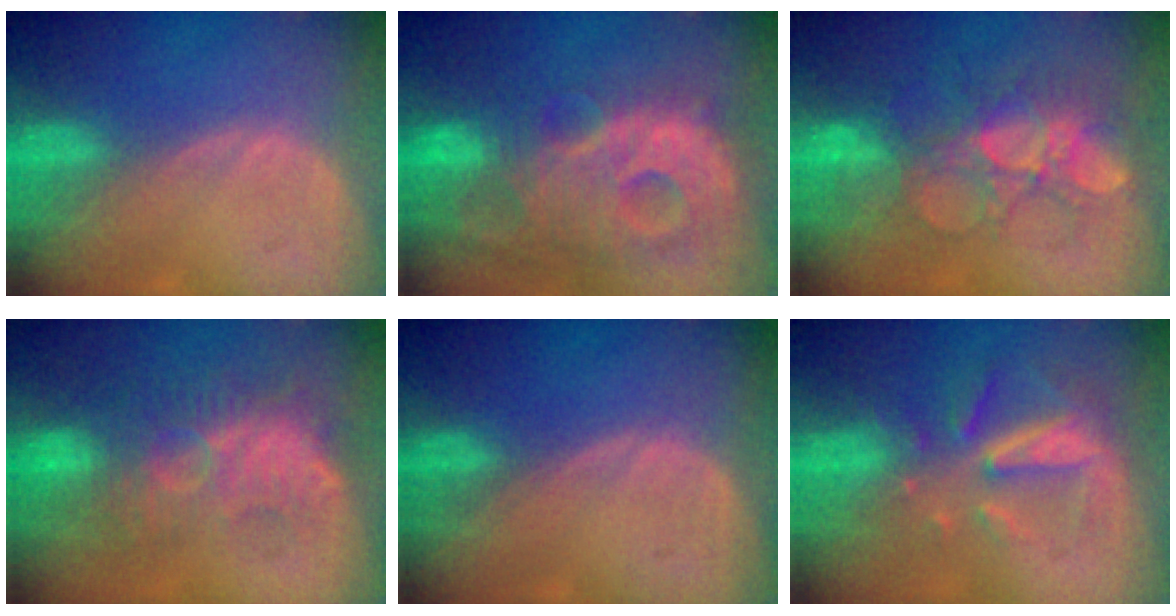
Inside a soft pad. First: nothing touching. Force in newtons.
{"total": 13.8, "press": 12.0, "slide": 6.8}
{"total": 8.7, "press": 8.3, "slide": 2.4}
{"total": 9.5, "press": 9.2, "slide": 2.1}
{"total": 0.0}
{"total": 8.0, "press": 7.2, "slide": 3.3}